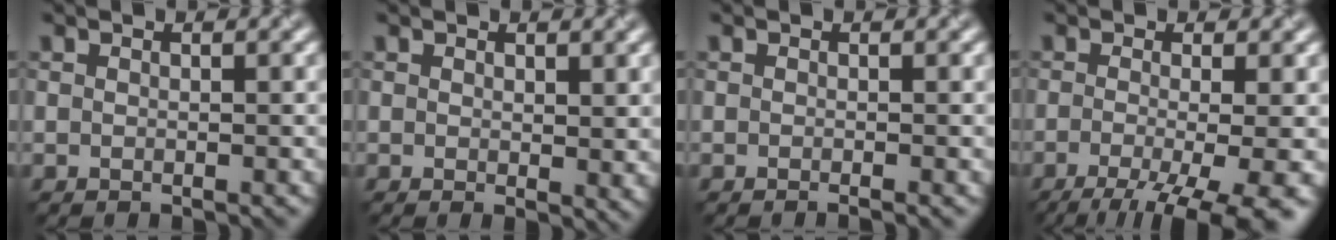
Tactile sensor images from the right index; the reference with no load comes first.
{"total": 2.0, "force": [0.3, 0.7, 1.8], "torque": [-0.031, -0.007, 0.010]}
{"total": 0.9, "force": [-0.5, 0.2, 0.7], "torque": [-0.008, -0.002, -0.007]}
{"total": 9.3, "force": [-4.6, 3.1, 7.4], "torque": [-0.108, -0.023, -0.057]}